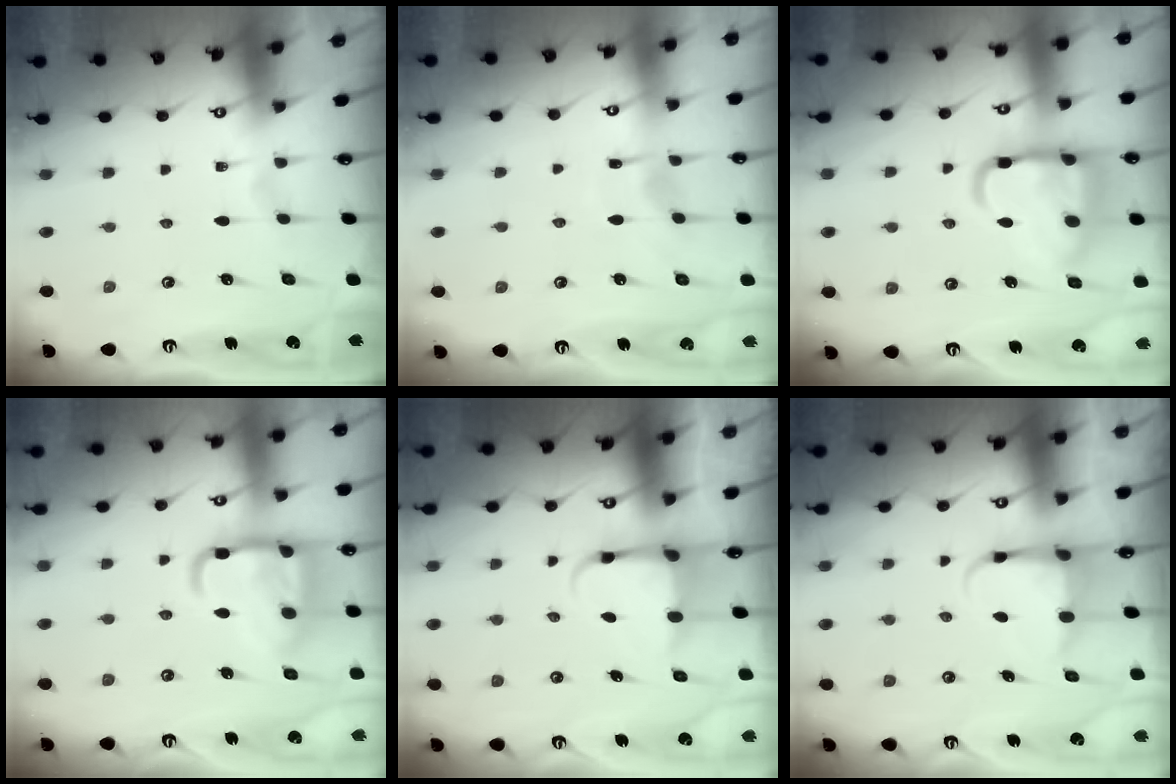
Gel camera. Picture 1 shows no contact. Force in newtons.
{"total": 5.3, "press": 5.3, "slide": 0.5}
{"total": 16.9, "press": 16.8, "slide": 1.7}
{"total": 17.6, "press": 17.5, "slide": 1.8}
{"total": 3.9, "press": 3.8, "slide": 0.9}
{"total": 4.0, "press": 4.0, "slide": 0.5}